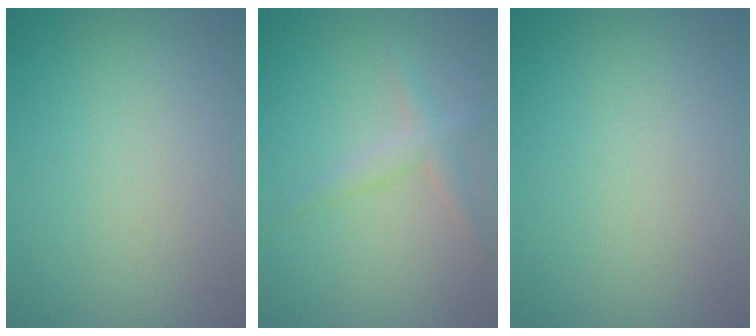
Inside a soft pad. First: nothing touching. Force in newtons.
{"total": 1.8, "press": 1.8, "slide": 0.1}
{"total": 0.0}